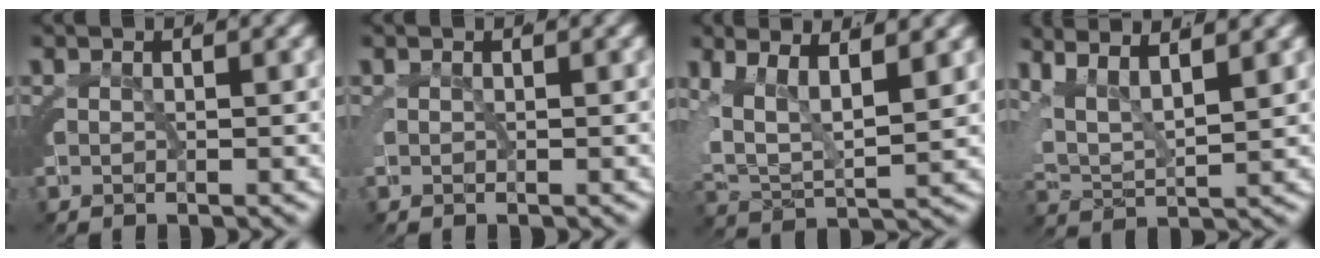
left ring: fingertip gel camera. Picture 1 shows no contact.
{"total": 0.0}
{"total": 8.4, "force": [1.2, 6.2, 5.6], "torque": [-0.126, -0.016, 0.019]}
{"total": 8.6, "force": [2.8, 6.4, 5.0], "torque": [-0.122, -0.003, 0.035]}